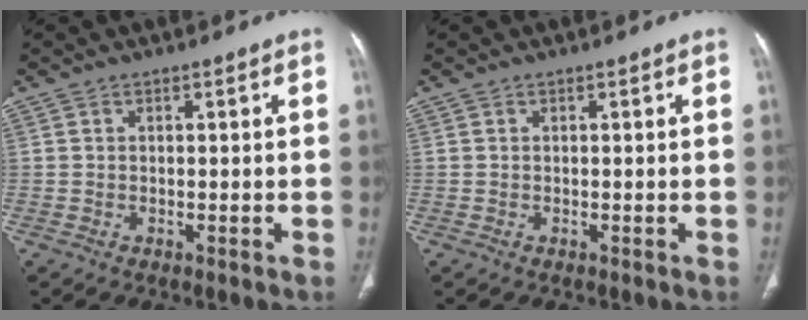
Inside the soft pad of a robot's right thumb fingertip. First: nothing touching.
{"total": 0.0}